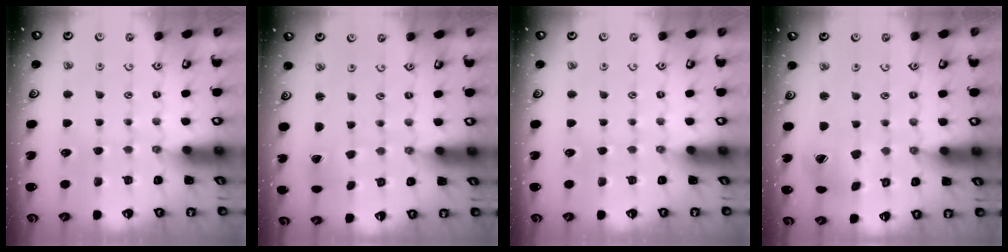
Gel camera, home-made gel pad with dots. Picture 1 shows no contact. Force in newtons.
{"total": 0.7, "press": 0.7, "slide": 0.1}
{"total": 0.0}
{"total": 7.5, "press": 7.5, "slide": 0.9}